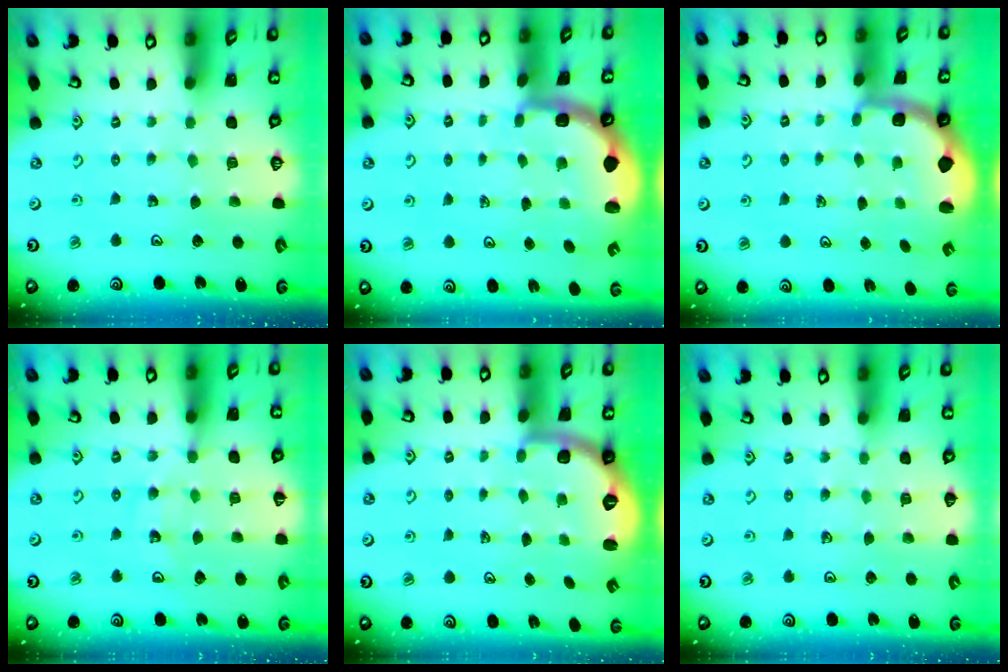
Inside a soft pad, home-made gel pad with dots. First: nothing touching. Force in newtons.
{"total": 2.1, "press": 1.9, "slide": 0.8}
{"total": 2.4, "press": 1.1, "slide": 2.1}
{"total": 12.0, "press": 11.5, "slide": 3.4}
{"total": 2.5, "press": 2.0, "slide": 1.5}
{"total": 3.5, "press": 3.4, "slide": 0.8}